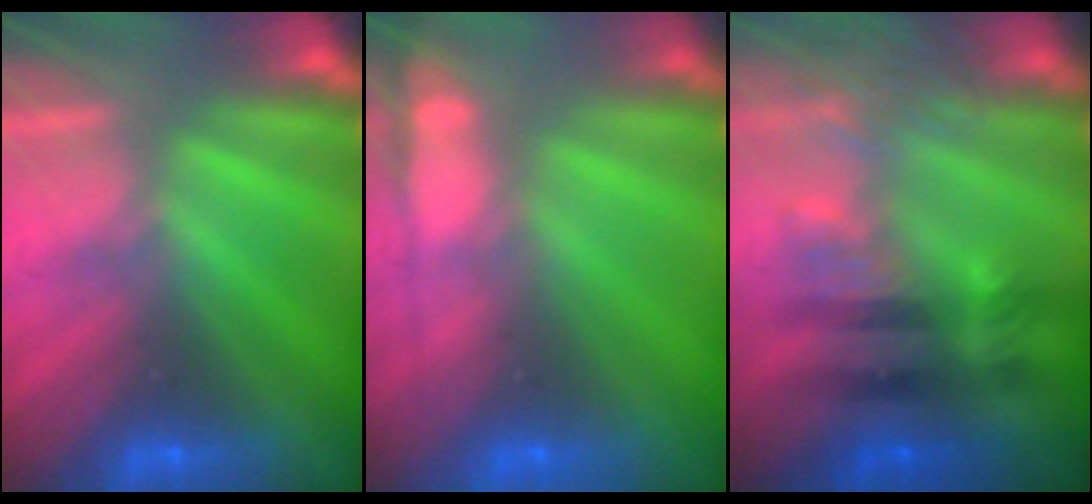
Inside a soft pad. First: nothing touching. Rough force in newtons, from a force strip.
{"total": 7.6}
{"total": 6.7}